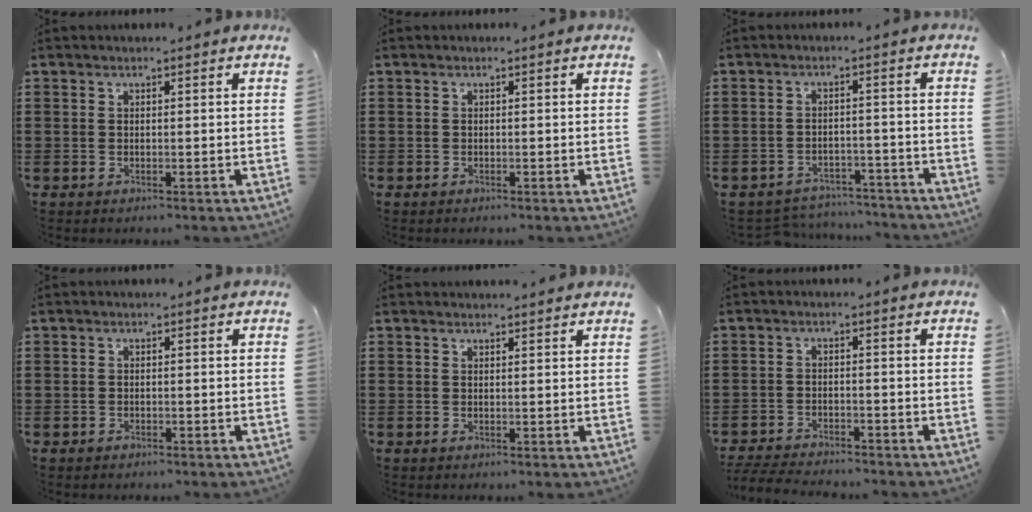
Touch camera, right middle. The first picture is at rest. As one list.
[{"total": 0.0}, {"total": 3.9, "force": [-3.9, 0.5, 0.0], "torque": [-0.006, 0.002, -0.082]}, {"total": 0.8, "force": [-0.7, 0.4, 0.1], "torque": [-0.003, 0.000, -0.015]}, {"total": 0.8, "force": [0.8, 0.0, 0.2], "torque": [0.003, -0.004, 0.014]}, {"total": 4.0, "force": [-4.0, 0.3, 0.7], "torque": [-0.027, -0.006, -0.086]}]